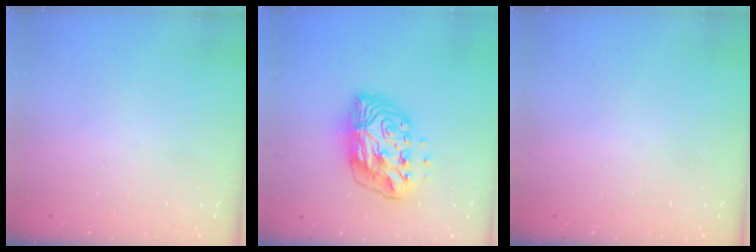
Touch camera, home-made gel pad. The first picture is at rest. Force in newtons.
{"total": 11.7, "press": 11.6, "slide": 1.3}
{"total": 0.0}